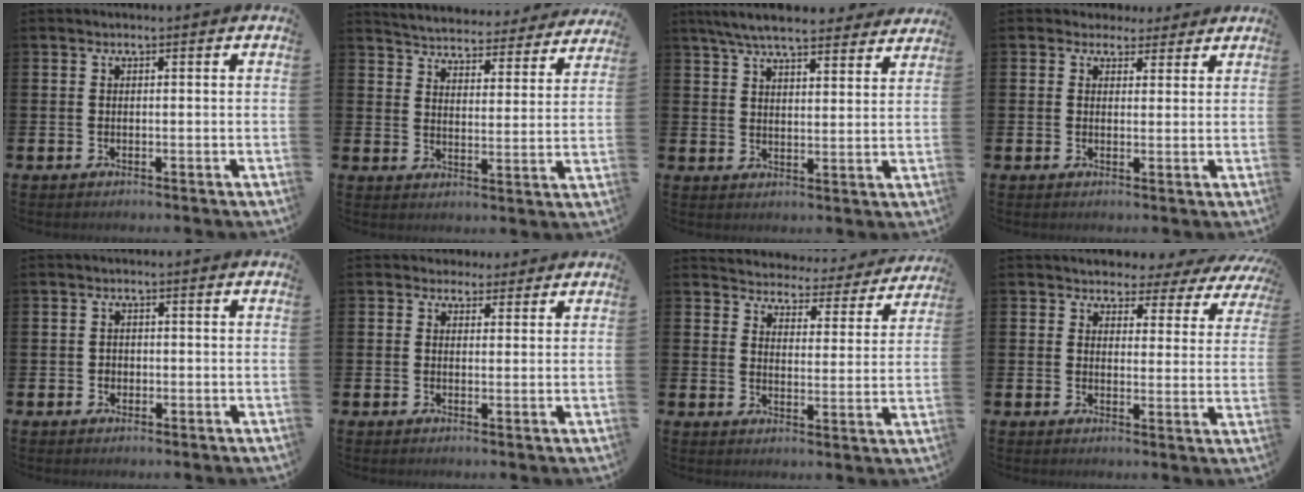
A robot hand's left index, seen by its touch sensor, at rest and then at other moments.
{"total": 4.9, "force": [4.8, 0.4, 0.2], "torque": [-0.030, -0.041, 0.082]}
{"total": 7.5, "force": [7.0, 1.3, 2.3], "torque": [-0.053, -0.038, 0.124]}
{"total": 3.0, "force": [2.4, 1.7, -0.1], "torque": [0.004, -0.007, 0.041]}
{"total": 1.0, "force": [-0.2, 1.0, 0.3], "torque": [-0.007, 0.006, -0.005]}
{"total": 2.7, "force": [2.2, 1.5, -0.2], "torque": [0.007, -0.005, 0.038]}
{"total": 4.4, "force": [4.3, 0.9, 0.0], "torque": [-0.009, -0.046, 0.067]}
{"total": 3.0, "force": [2.6, 1.5, 0.2], "torque": [-0.016, -0.028, 0.039]}